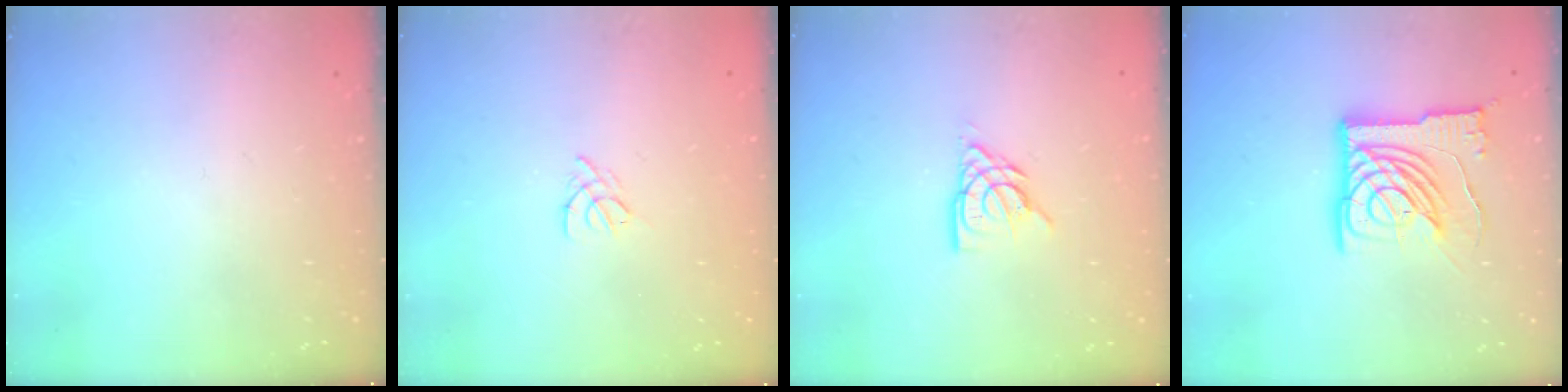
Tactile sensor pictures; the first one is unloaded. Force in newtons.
{"total": 2.5, "press": 2.4, "slide": 0.6}
{"total": 10.2, "press": 10.1, "slide": 1.4}
{"total": 15.1, "press": 15.0, "slide": 1.6}